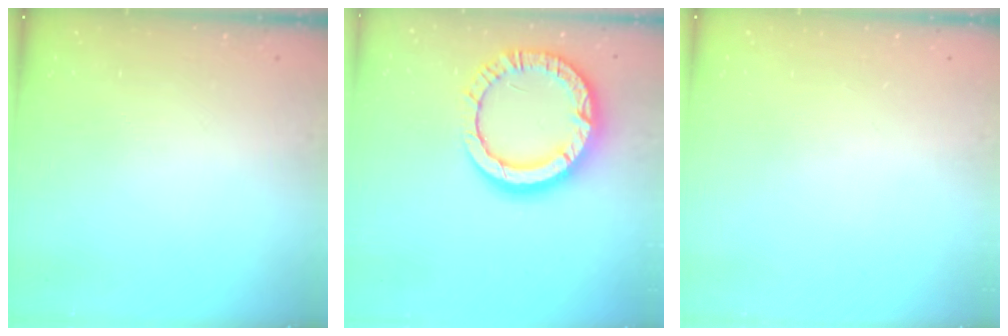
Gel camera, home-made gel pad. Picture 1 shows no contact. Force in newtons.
{"total": 19.2, "press": 19.1, "slide": 1.9}
{"total": 0.0}